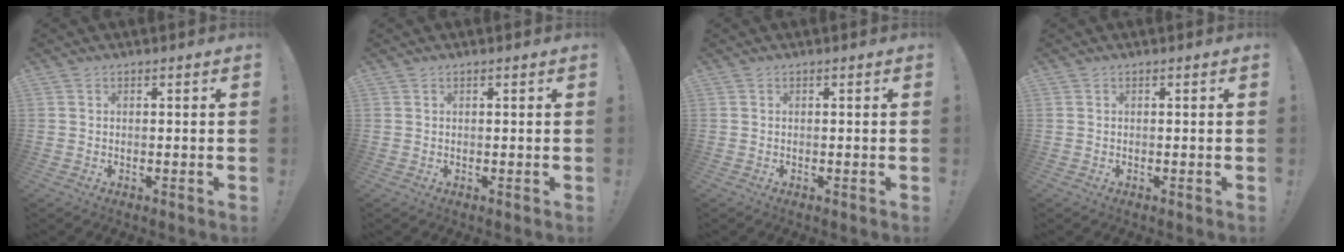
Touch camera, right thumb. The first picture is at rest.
{"total": 0.0}
{"total": 0.0}
{"total": 0.0}